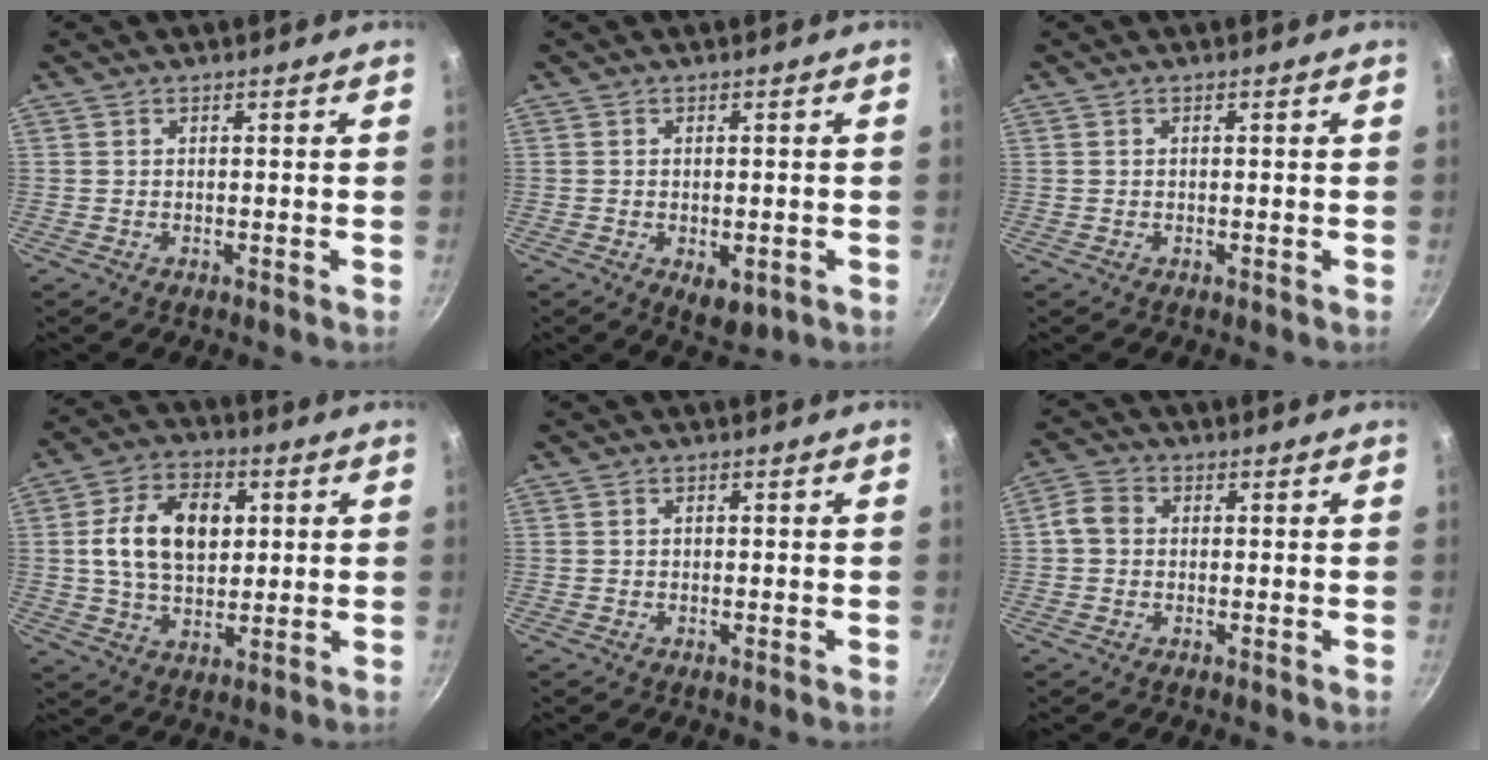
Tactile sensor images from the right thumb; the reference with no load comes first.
{"total": 4.9, "force": [-1.4, 2.7, 3.8], "torque": [-0.046, -0.008, -0.013]}
{"total": 0.0}
{"total": 14.2, "force": [2.5, 9.5, 10.2], "torque": [-0.152, 0.004, 0.037]}
{"total": 0.6, "force": [0.0, 0.5, 0.3], "torque": [-0.002, 0.004, 0.000]}
{"total": 4.2, "force": [0.0, 3.6, 2.2], "torque": [-0.031, 0.011, -0.015]}